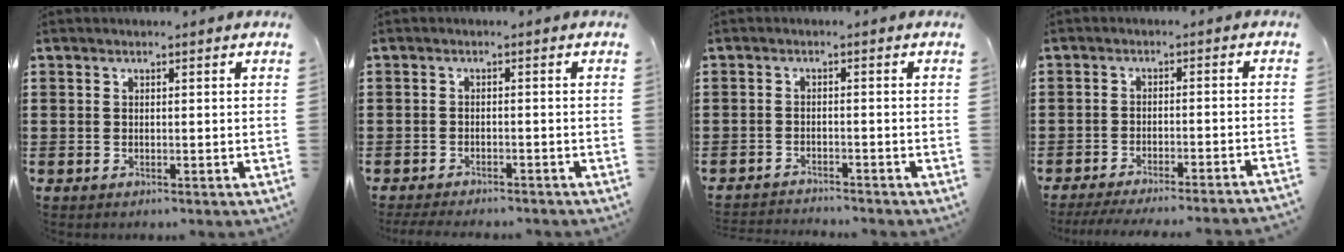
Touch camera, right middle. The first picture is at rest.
{"total": 1.8, "force": [-1.8, 0.1, 0.1], "torque": [-0.007, -0.001, -0.037]}
{"total": 1.8, "force": [-1.8, -0.1, 0.0], "torque": [-0.004, 0.001, -0.038]}
{"total": 3.7, "force": [-3.4, -0.4, 1.3], "torque": [-0.020, -0.004, -0.069]}